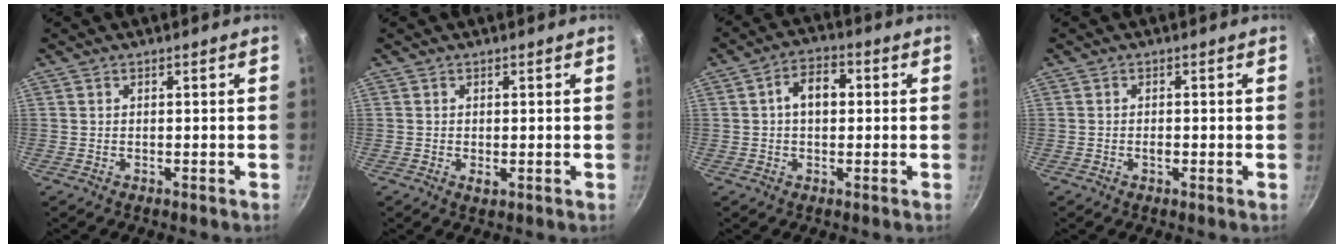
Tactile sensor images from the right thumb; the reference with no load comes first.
{"total": 1.1, "force": [0.0, 0.6, 0.9], "torque": [-0.018, -0.004, 0.000]}
{"total": 6.6, "force": [0.8, 4.3, 4.9], "torque": [-0.055, 0.016, 0.004]}
{"total": 1.1, "force": [-0.4, 0.4, 1.0], "torque": [-0.016, 0.002, -0.009]}